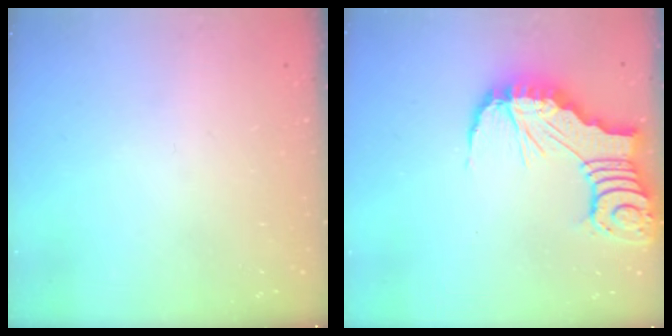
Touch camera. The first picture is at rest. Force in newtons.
{"total": 12.7, "press": 12.6, "slide": 1.4}